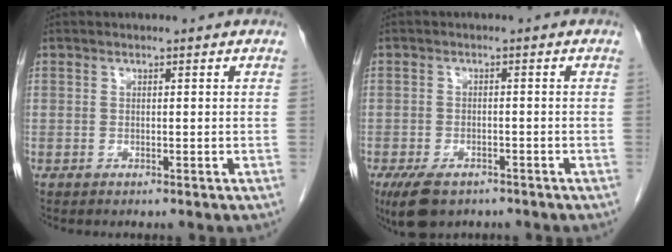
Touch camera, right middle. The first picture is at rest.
{"total": 6.0, "force": [-4.1, 2.8, 3.3], "torque": [-0.063, -0.008, -0.067]}